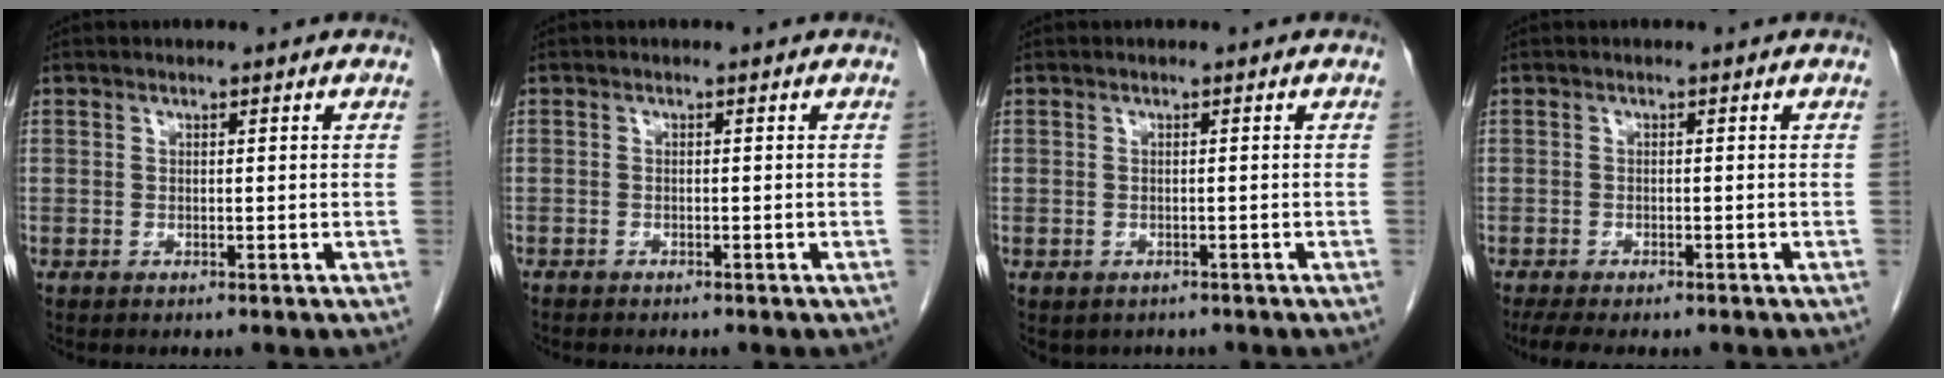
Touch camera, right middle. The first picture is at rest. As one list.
[{"total": 1.7, "force": [-1.5, 0.4, 0.7], "torque": [-0.015, -0.003, -0.018]}, {"total": 2.6, "force": [-1.9, 1.6, 0.4], "torque": [-0.009, 0.000, -0.023]}, {"total": 6.3, "force": [-5.0, 1.8, 3.3], "torque": [-0.051, -0.013, -0.073]}]